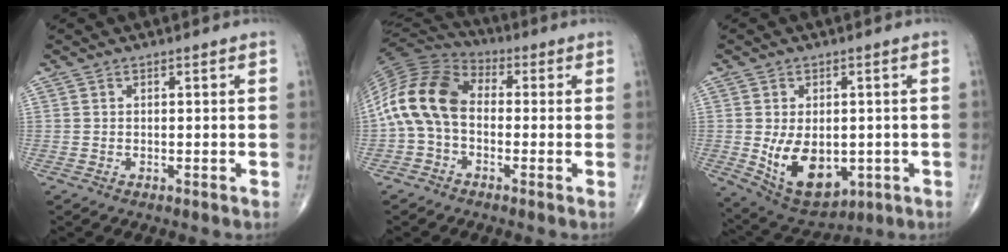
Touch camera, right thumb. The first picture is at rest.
{"total": 14.2, "force": [-0.8, 9.5, 10.6], "torque": [-0.213, 0.033, -0.028]}
{"total": 12.5, "force": [-2.0, 7.9, 9.5], "torque": [-0.131, -0.010, -0.007]}